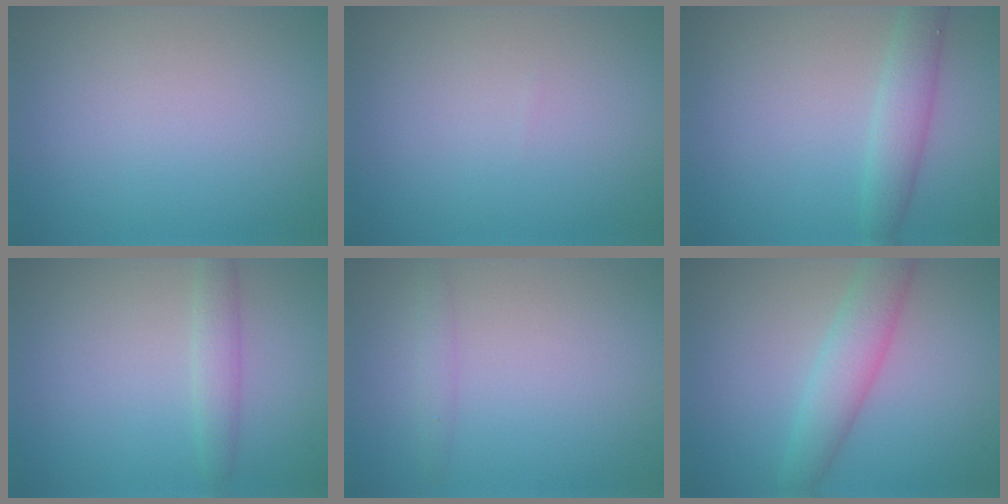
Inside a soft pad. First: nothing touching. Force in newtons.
{"total": 0.0}
{"total": 2.9, "press": 2.9, "slide": 0.1}
{"total": 1.9, "press": 1.9, "slide": 0.0}
{"total": 1.1, "press": 1.0, "slide": 0.1}
{"total": 3.9, "press": 3.9, "slide": 0.0}